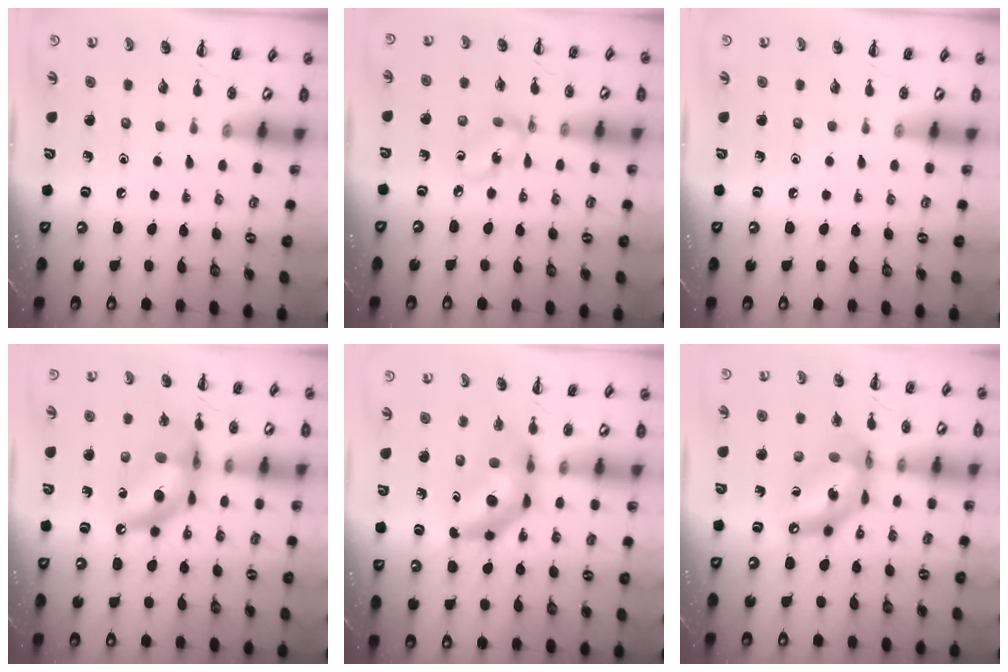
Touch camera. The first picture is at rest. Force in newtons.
{"total": 5.0, "press": 4.9, "slide": 1.2}
{"total": 0.0}
{"total": 13.6, "press": 13.0, "slide": 3.7}
{"total": 7.5, "press": 7.3, "slide": 1.9}
{"total": 13.6, "press": 13.1, "slide": 3.6}